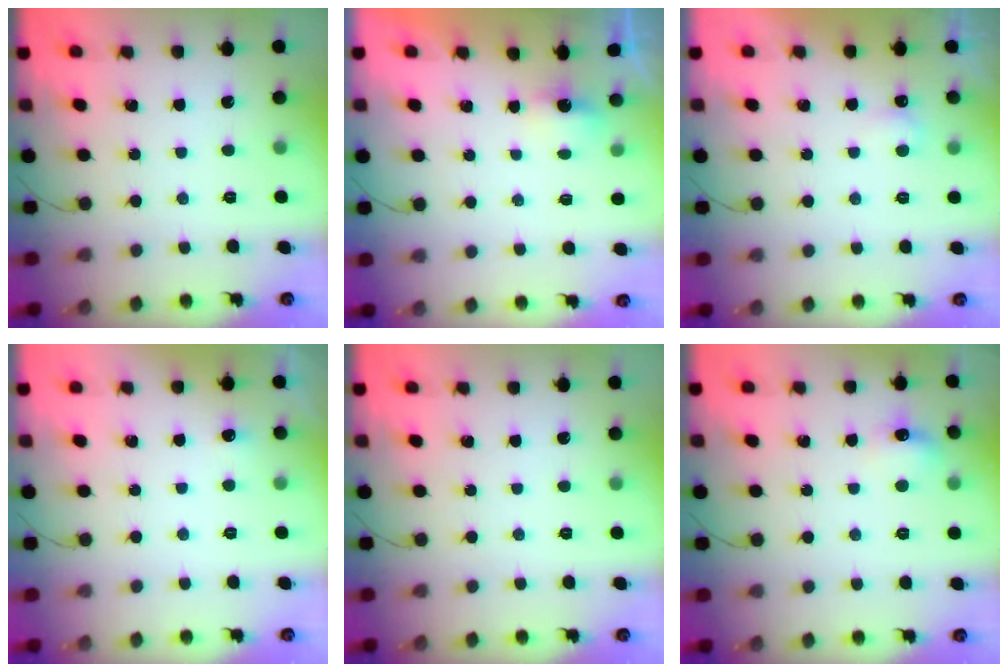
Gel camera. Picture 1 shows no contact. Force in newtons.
{"total": 2.7, "press": 2.7, "slide": 0.7}
{"total": 2.5, "press": 2.4, "slide": 0.5}
{"total": 10.2, "press": 2.6, "slide": 9.8}
{"total": 0.0}
{"total": 6.9, "press": 6.7, "slide": 1.9}